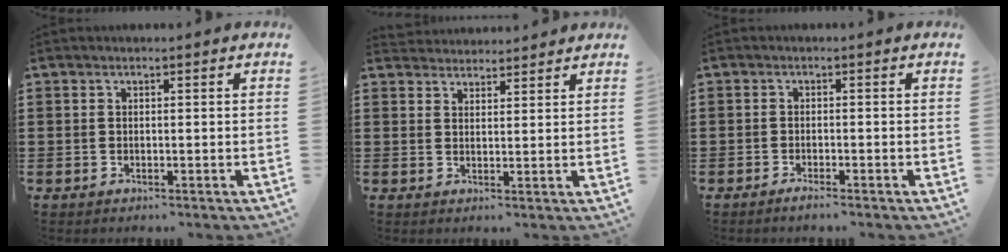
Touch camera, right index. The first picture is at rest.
{"total": 2.6, "force": [2.5, -0.2, -0.6], "torque": [0.007, -0.003, 0.050]}
{"total": 1.2, "force": [-1.0, -0.4, 0.5], "torque": [-0.008, -0.005, -0.018]}